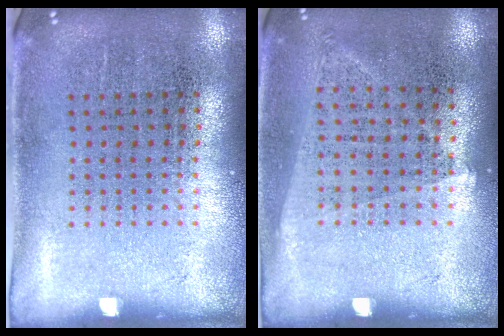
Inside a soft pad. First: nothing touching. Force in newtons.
{"total": 1.0, "press": 0.9, "slide": 0.4}